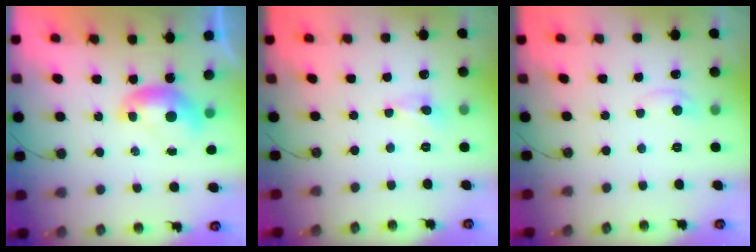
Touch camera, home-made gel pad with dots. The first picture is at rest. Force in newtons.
{"total": 2.5, "press": 2.4, "slide": 0.8}
{"total": 0.8, "press": 0.6, "slide": 0.6}